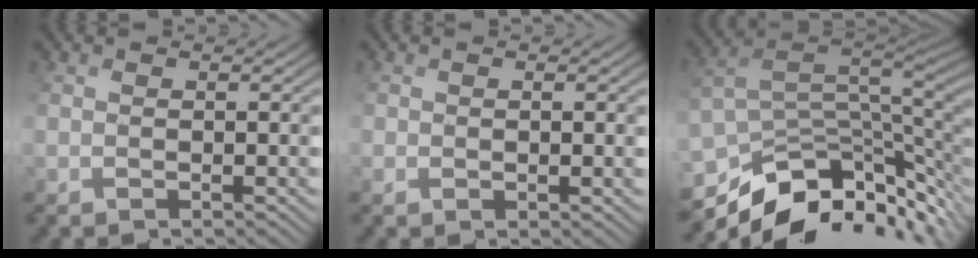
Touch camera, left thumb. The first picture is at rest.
{"total": 1.0, "force": [-0.1, 0.5, 0.8], "torque": [-0.023, -0.006, 0.011]}
{"total": 12.5, "force": [-4.8, 7.4, 8.9], "torque": [-0.198, -0.021, -0.066]}